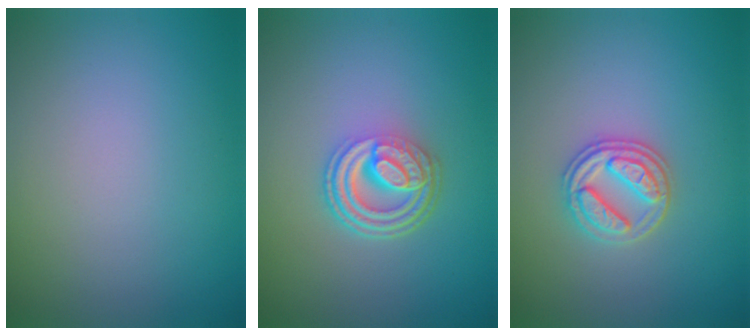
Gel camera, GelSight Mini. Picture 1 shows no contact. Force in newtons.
{"total": 4.8, "press": 3.3, "slide": 3.5}
{"total": 3.0, "press": 2.8, "slide": 1.0}